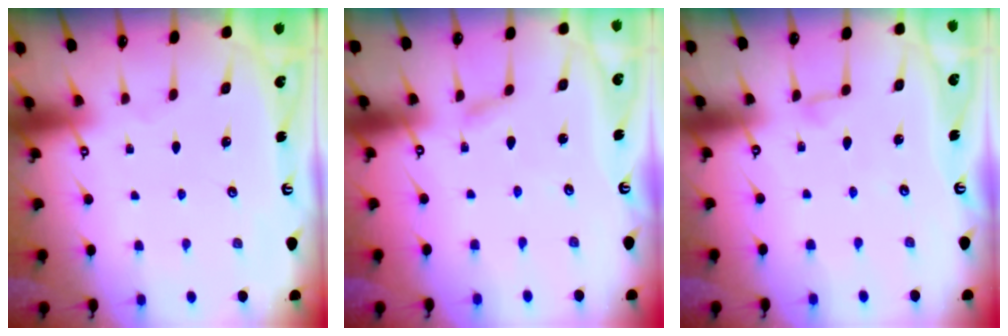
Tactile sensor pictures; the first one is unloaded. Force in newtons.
{"total": 2.3, "press": 2.3, "slide": 0.2}
{"total": 2.5, "press": 2.5, "slide": 0.2}